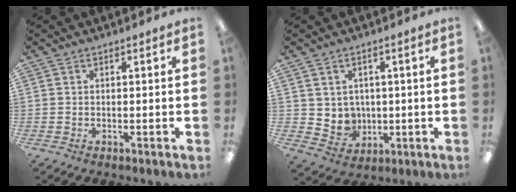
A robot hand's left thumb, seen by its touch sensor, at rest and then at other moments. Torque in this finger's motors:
{"motor_torque": [-0.21, 0.23, 0.03, -0.02, 0.00]}